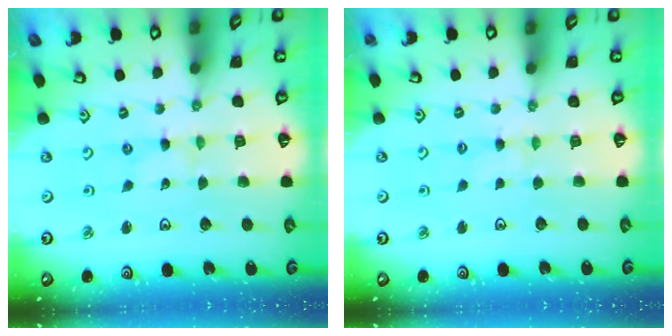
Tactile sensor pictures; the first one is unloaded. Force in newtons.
{"total": 1.4, "press": 1.4, "slide": 0.3}